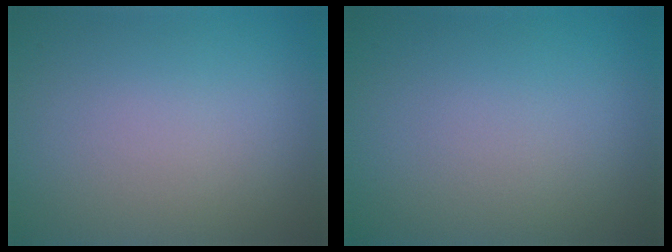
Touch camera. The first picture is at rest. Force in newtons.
{"total": 0.0}